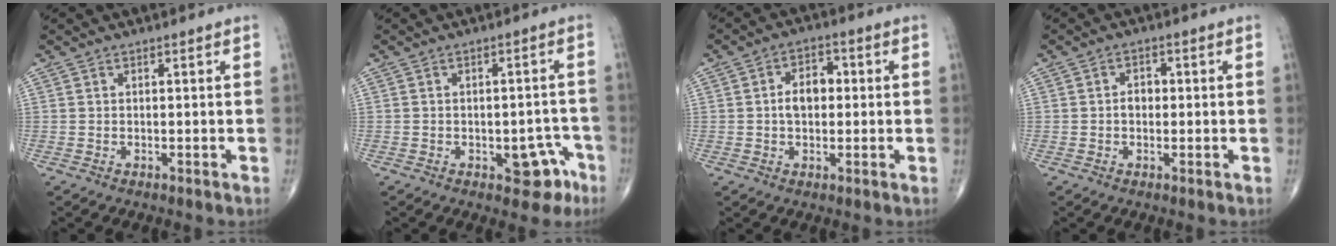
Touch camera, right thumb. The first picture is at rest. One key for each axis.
{"total": 6.3, "fx": -3.0, "fy": 3.5, "fz": 4.3, "tx": -0.023, "ty": 0.026, "tz": -0.032}
{"total": 6.0, "fx": 0.2, "fy": 4.0, "fz": 4.4, "tx": -0.061, "ty": 0.018, "tz": -0.004}
{"total": 2.5, "fx": -0.1, "fy": 1.8, "fz": 1.6, "tx": -0.015, "ty": 0.010, "tz": -0.007}